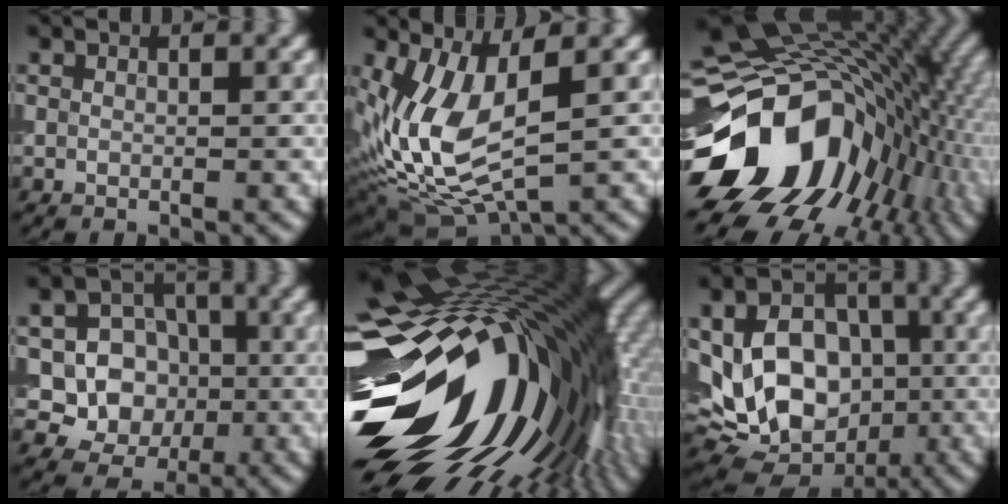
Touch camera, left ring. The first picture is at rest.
{"total": 9.1, "force": [0.5, 4.1, 8.1], "torque": [-0.192, -0.016, 0.010]}
{"total": 17.5, "force": [-4.0, 12.7, 11.4], "torque": [-0.178, -0.014, -0.063]}
{"total": 9.2, "force": [-0.9, 8.5, 3.6], "torque": [-0.062, 0.012, -0.037]}
{"total": 21.0, "force": [-0.9, 11.7, 17.4], "torque": [-0.288, -0.053, -0.015]}
{"total": 12.8, "force": [-1.3, 9.8, 8.1], "torque": [-0.127, -0.005, -0.027]}